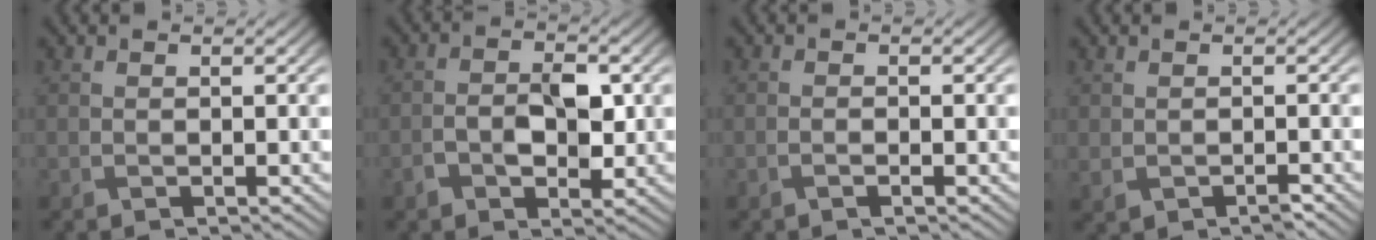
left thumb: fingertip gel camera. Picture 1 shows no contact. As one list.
[{"total": 4.8, "force": [-0.9, 2.7, 3.9], "torque": [-0.072, 0.001, -0.016]}, {"total": 0.8, "force": [-0.4, 0.1, 0.6], "torque": [-0.013, 0.000, -0.007]}, {"total": 1.5, "force": [-0.8, 0.8, 1.0], "torque": [-0.021, -0.004, -0.010]}]